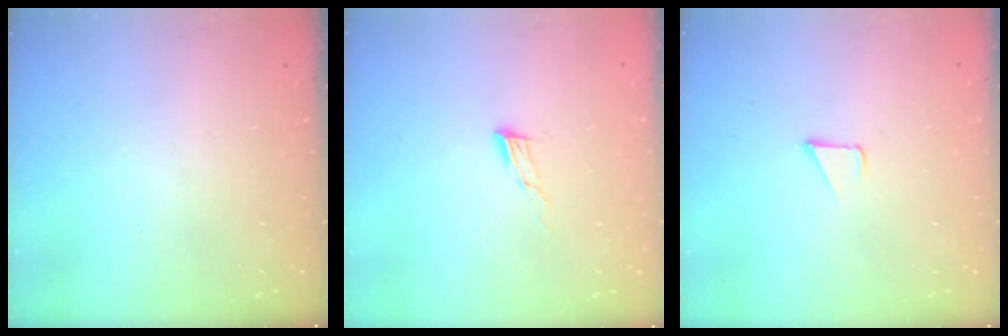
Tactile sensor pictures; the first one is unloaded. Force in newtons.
{"total": 6.6, "press": 6.6, "slide": 1.0}
{"total": 1.7, "press": 1.7, "slide": 0.1}